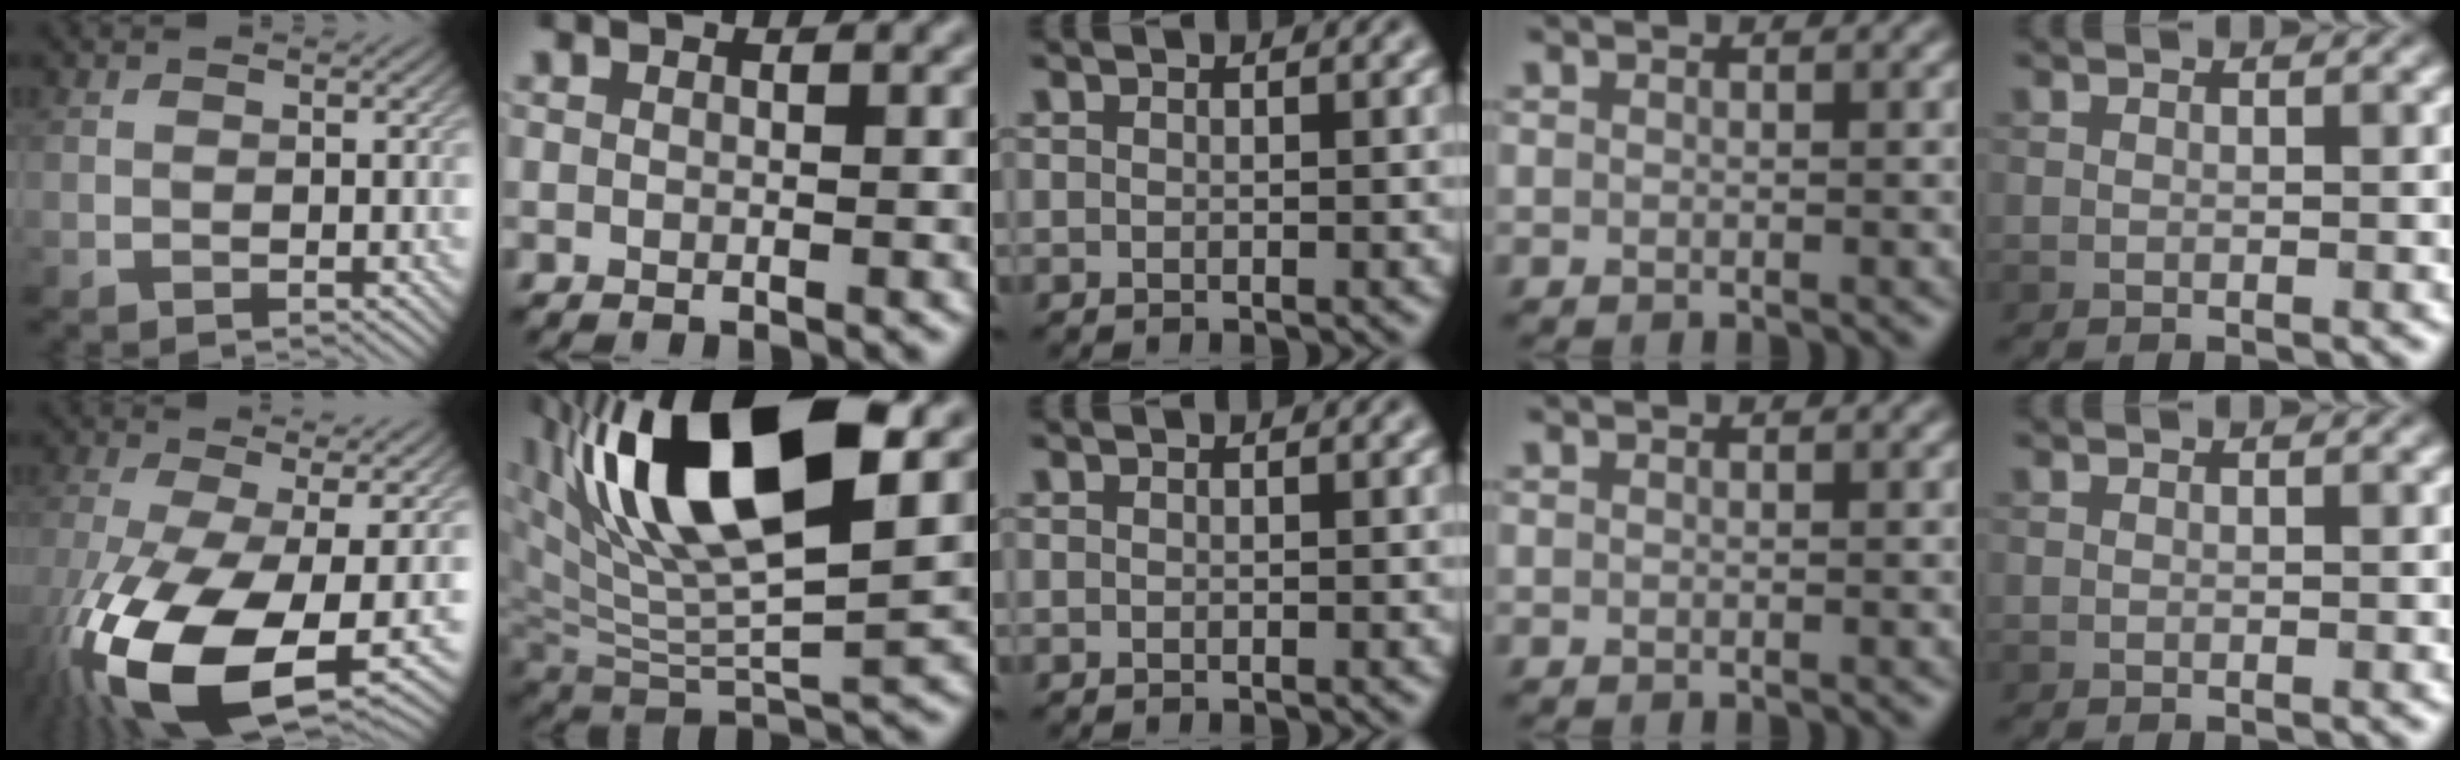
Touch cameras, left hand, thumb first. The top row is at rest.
{"thumb": {"total": 17.7, "force": [-6.0, 7.6, 14.8], "torque": [-0.342, -0.058, -0.090]}, "index": {"total": 13.6, "force": [5.4, 5.6, 11.2], "torque": [-0.202, 0.008, 0.094]}}